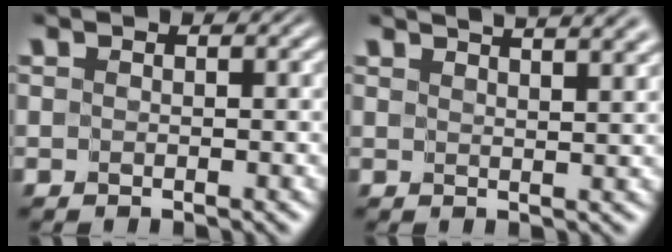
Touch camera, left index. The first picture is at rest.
{"total": 7.8, "force": [5.9, 2.7, 4.4], "torque": [-0.022, 0.042, 0.044]}